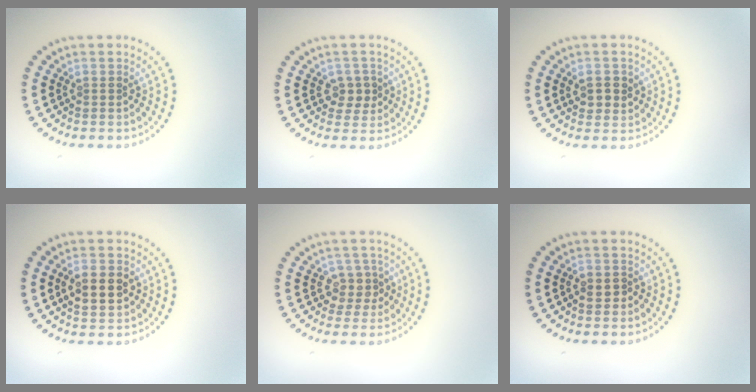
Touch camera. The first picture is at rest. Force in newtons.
{"total": 2.1, "press": 2.0, "slide": 0.7}
{"total": 2.3, "press": 2.2, "slide": 0.5}
{"total": 3.2, "press": 3.2, "slide": 0.1}
{"total": 2.2, "press": 1.9, "slide": 1.1}
{"total": 0.9, "press": 0.9, "slide": 0.2}